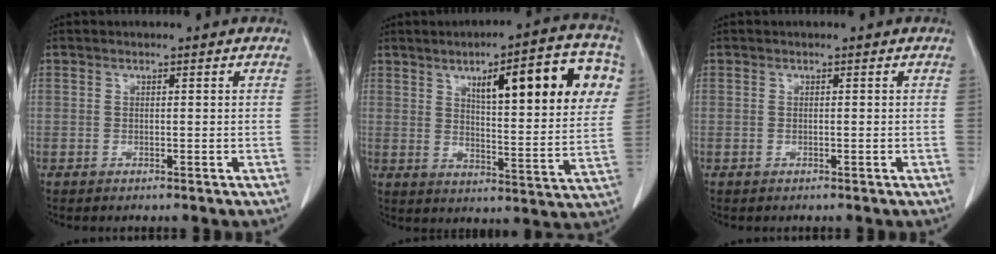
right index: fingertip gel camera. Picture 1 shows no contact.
{"total": 18.5, "force": [7.3, 3.7, 16.6], "torque": [-0.214, 0.014, 0.100]}
{"total": 0.0}